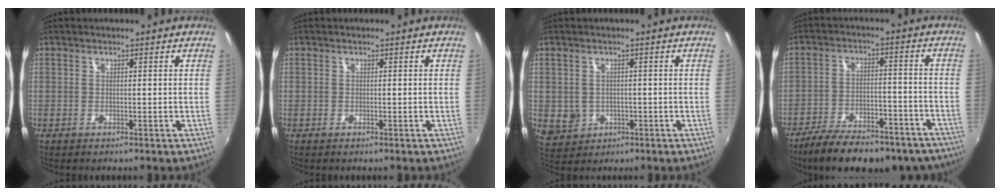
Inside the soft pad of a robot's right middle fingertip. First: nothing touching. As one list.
[{"total": 0.0}, {"total": 4.3, "force": [-0.4, 4.0, 1.6], "torque": [-0.037, 0.000, 0.006]}, {"total": 21.6, "force": [-17.7, 7.4, 9.9], "torque": [-0.184, -0.007, -0.233]}]